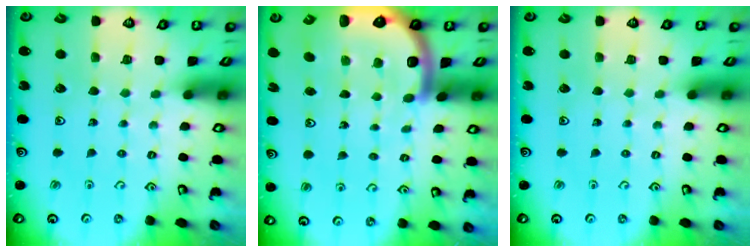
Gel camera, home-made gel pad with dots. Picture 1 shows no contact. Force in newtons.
{"total": 7.6, "press": 7.4, "slide": 1.8}
{"total": 0.0}